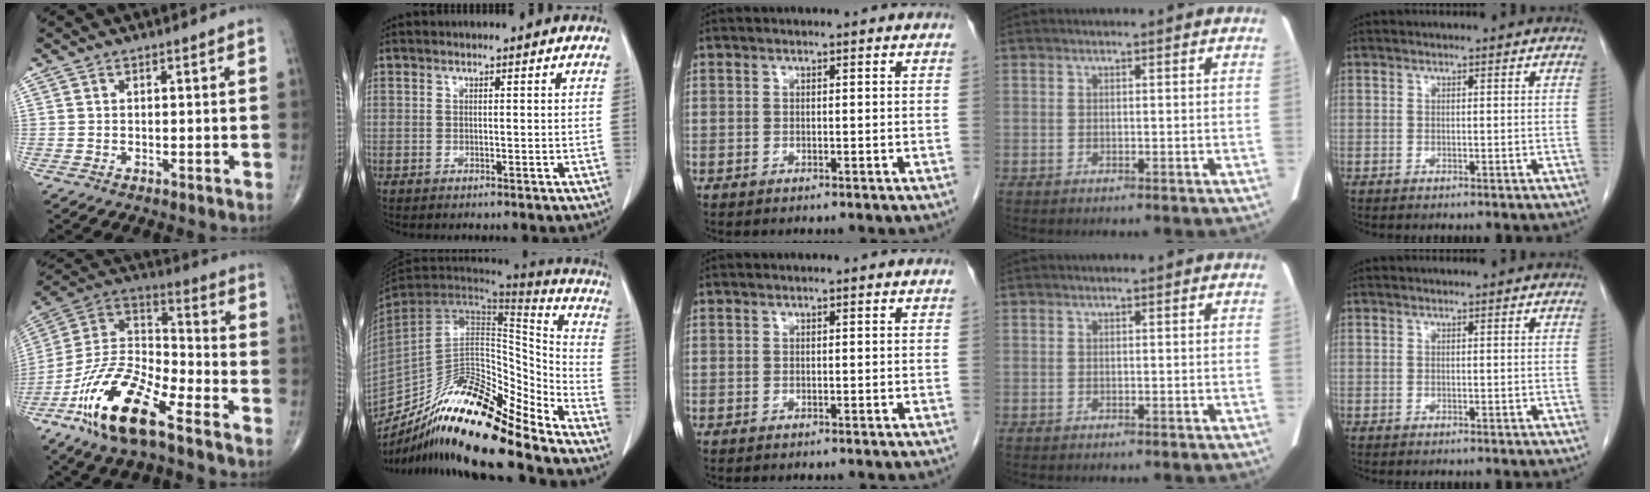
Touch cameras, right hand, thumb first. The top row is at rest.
{"thumb": {"total": 19.0, "force": [-11.5, 6.2, 13.8], "torque": [-0.264, 0.057, -0.222]}, "index": {"total": 21.9, "force": [-16.9, 3.4, 13.5], "torque": [-0.252, -0.008, -0.305]}}